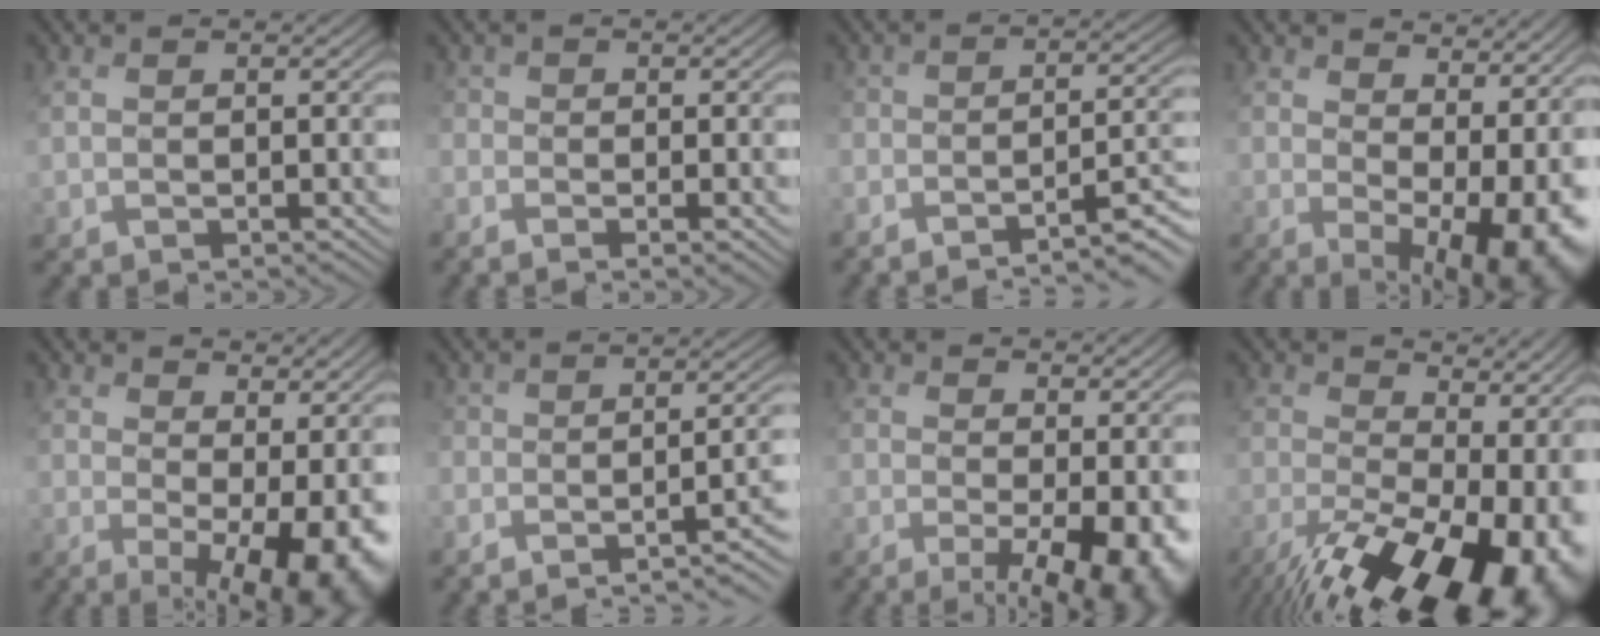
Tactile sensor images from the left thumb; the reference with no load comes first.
{"total": 3.8, "force": [-2.1, 1.9, 2.5], "torque": [-0.061, -0.015, -0.035]}
{"total": 7.9, "force": [-6.2, 1.8, 4.6], "torque": [-0.067, -0.004, -0.095]}
{"total": 11.9, "force": [2.5, 6.6, 9.6], "torque": [-0.128, -0.025, 0.068]}
{"total": 10.9, "force": [0.7, 5.0, 9.6], "torque": [-0.150, -0.020, 0.023]}
{"total": 9.0, "force": [-6.1, 2.5, 6.1], "torque": [-0.077, -0.006, -0.086]}
{"total": 9.9, "force": [-2.1, 3.6, 9.0], "torque": [-0.157, -0.012, -0.029]}
{"total": 19.1, "force": [-6.4, 10.7, 14.4], "torque": [-0.224, -0.030, -0.074]}